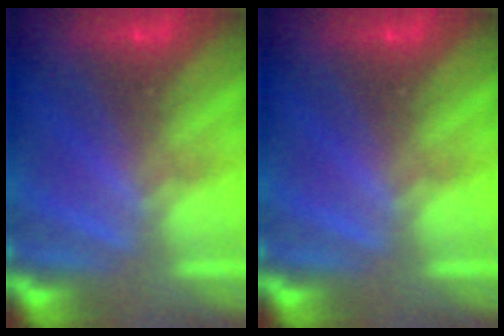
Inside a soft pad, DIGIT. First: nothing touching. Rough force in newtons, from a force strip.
{"total": 0.0}